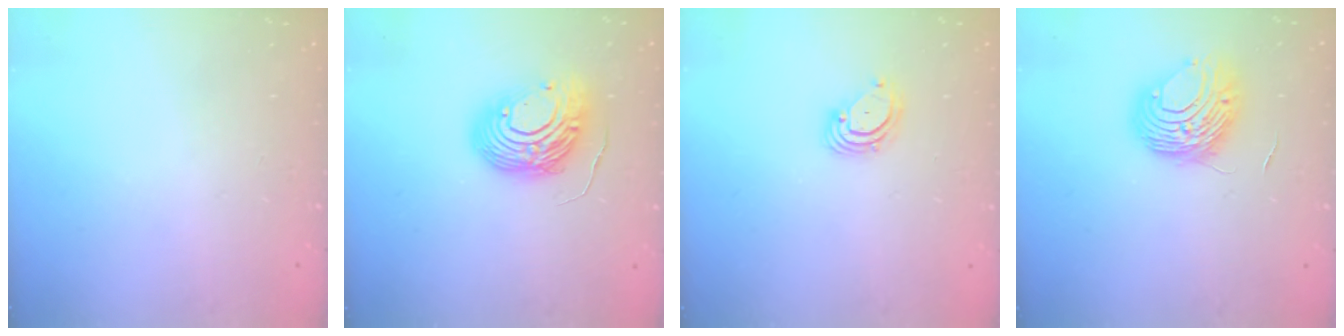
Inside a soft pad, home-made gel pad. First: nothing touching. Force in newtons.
{"total": 12.6, "press": 12.5, "slide": 1.1}
{"total": 3.2, "press": 3.2, "slide": 0.1}
{"total": 8.5, "press": 8.5, "slide": 0.2}